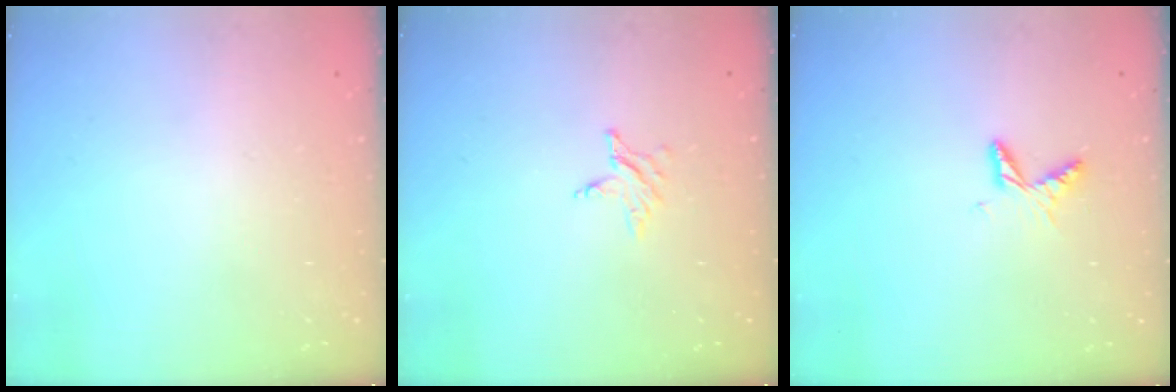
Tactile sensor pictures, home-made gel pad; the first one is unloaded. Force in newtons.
{"total": 2.8, "press": 2.7, "slide": 0.4}
{"total": 5.6, "press": 5.6, "slide": 0.5}